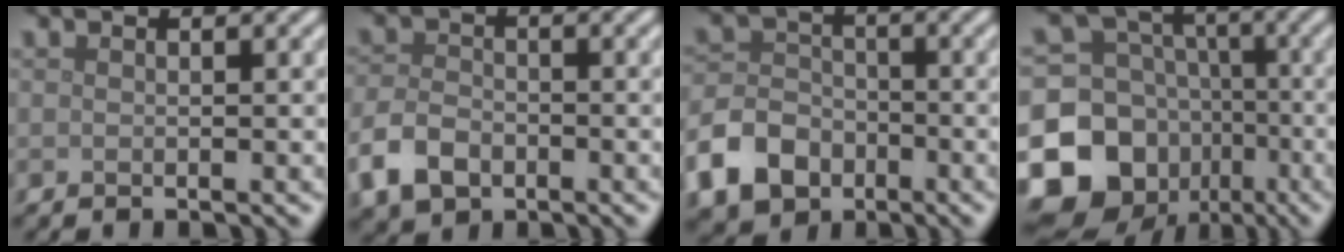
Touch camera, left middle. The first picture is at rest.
{"total": 4.3, "force": [-2.2, 2.9, 2.3], "torque": [-0.051, -0.001, -0.050]}
{"total": 6.7, "force": [-3.5, 4.9, 2.9], "torque": [-0.065, -0.001, -0.079]}
{"total": 15.6, "force": [-6.0, 13.2, 5.6], "torque": [-0.138, -0.022, -0.120]}